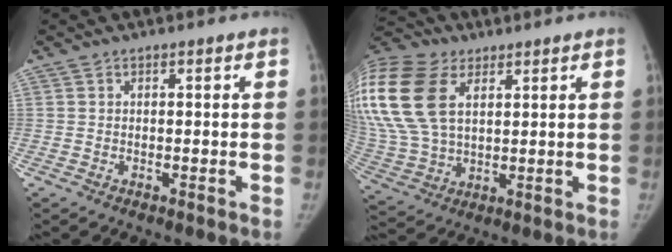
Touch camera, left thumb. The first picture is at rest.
{"total": 27.0, "force": [9.8, 17.5, 18.1], "torque": [-0.463, 0.029, 0.194]}